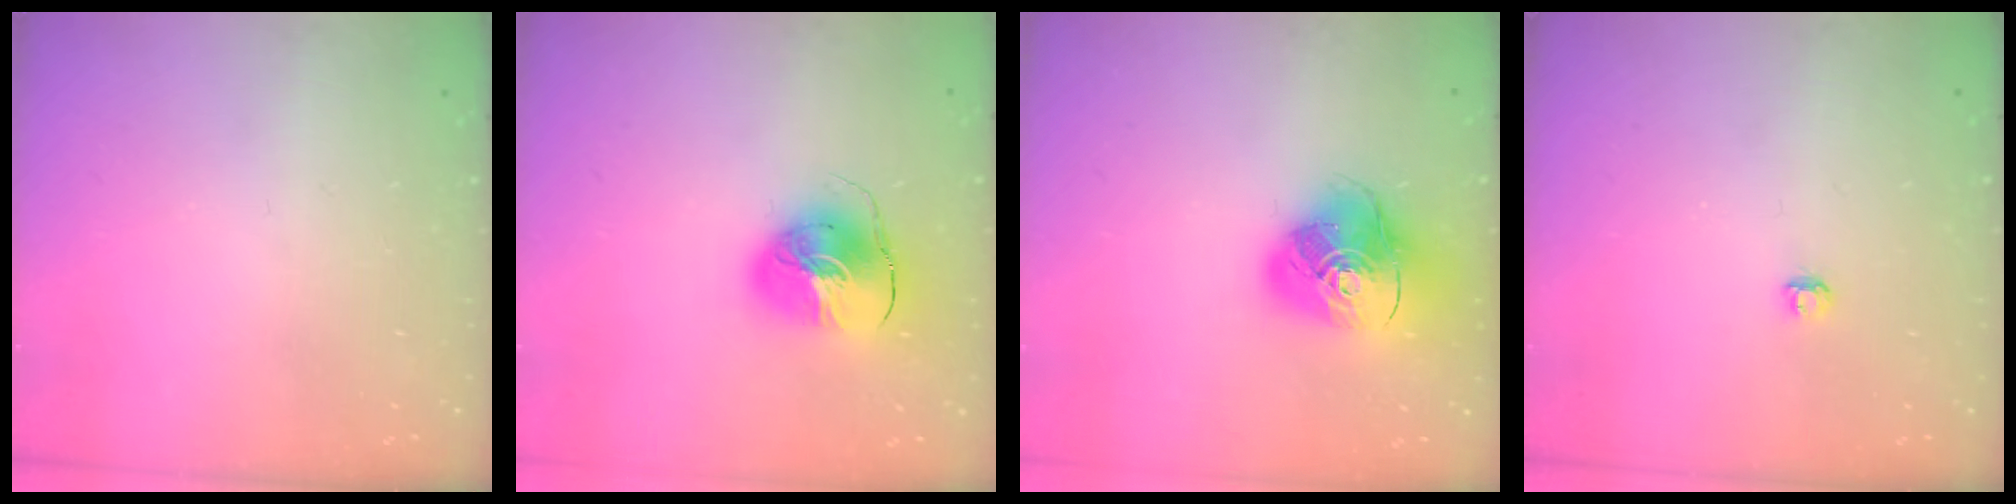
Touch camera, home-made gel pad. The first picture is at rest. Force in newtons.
{"total": 10.6, "press": 10.5, "slide": 1.7}
{"total": 16.0, "press": 15.9, "slide": 1.8}
{"total": 2.9, "press": 2.9, "slide": 0.3}